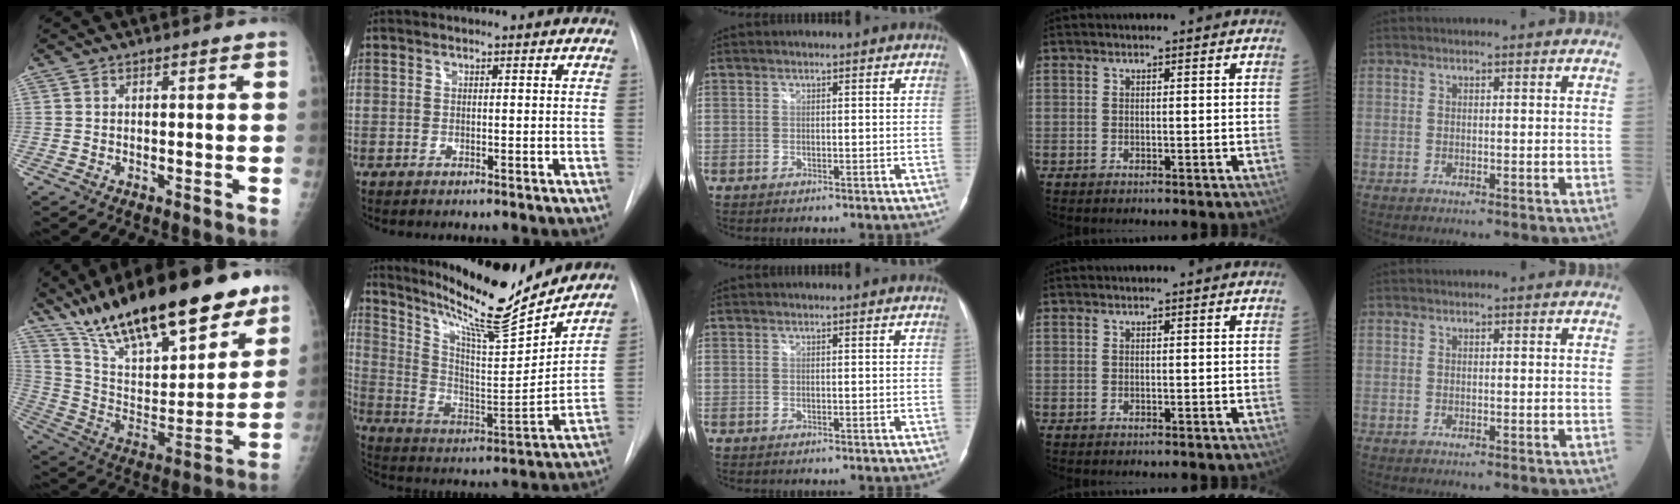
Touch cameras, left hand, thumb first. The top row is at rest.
{"thumb": {"total": 30.0, "force": [21.0, 10.5, 18.7], "torque": [-0.278, -0.054, 0.349]}, "index": {"total": 20.7, "force": [18.4, 0.9, 9.4], "torque": [-0.167, -0.041, 0.291]}}